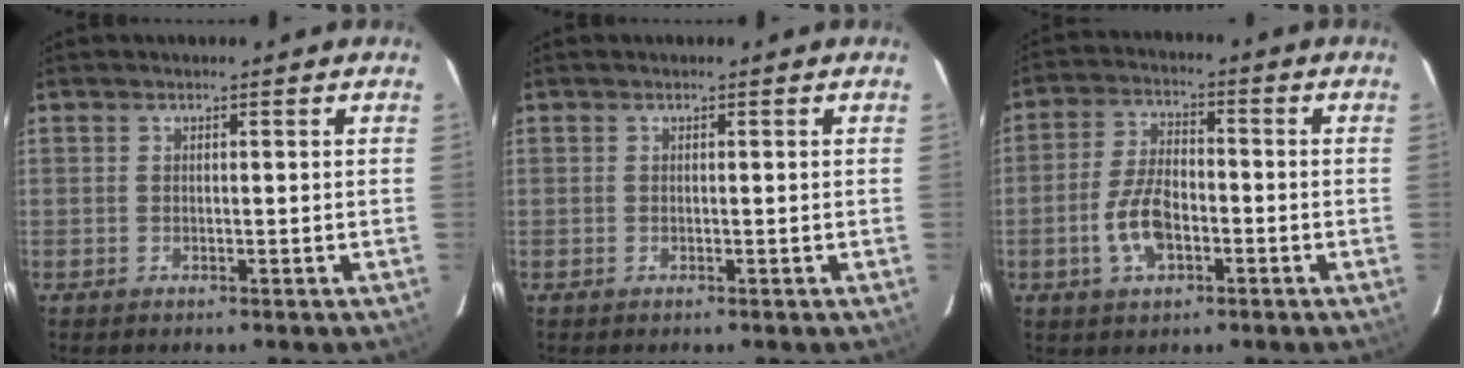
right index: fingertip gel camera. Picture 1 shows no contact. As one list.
[{"total": 0.0}, {"total": 8.4, "force": [-3.0, 4.3, 6.6], "torque": [-0.137, 0.007, -0.052]}]